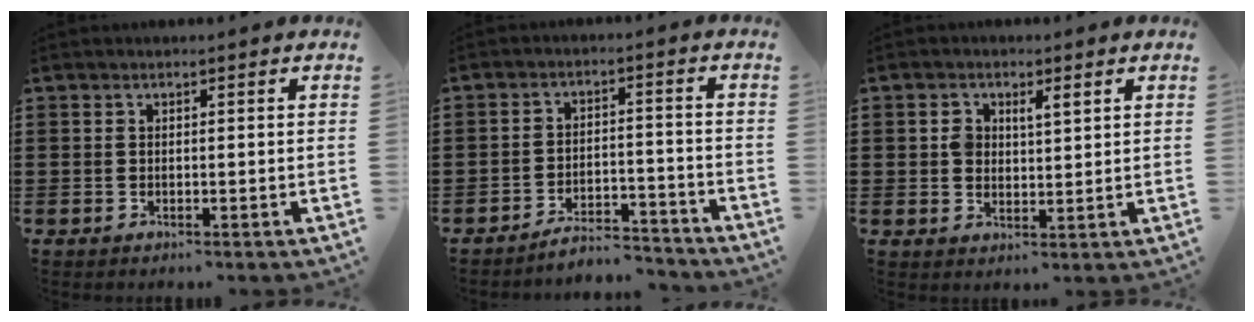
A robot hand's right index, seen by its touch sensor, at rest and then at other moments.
{"total": 4.7, "force": [-4.6, 0.5, 0.9], "torque": [-0.023, 0.003, -0.093]}
{"total": 2.6, "force": [0.9, 1.8, 1.7], "torque": [-0.040, 0.008, 0.015]}